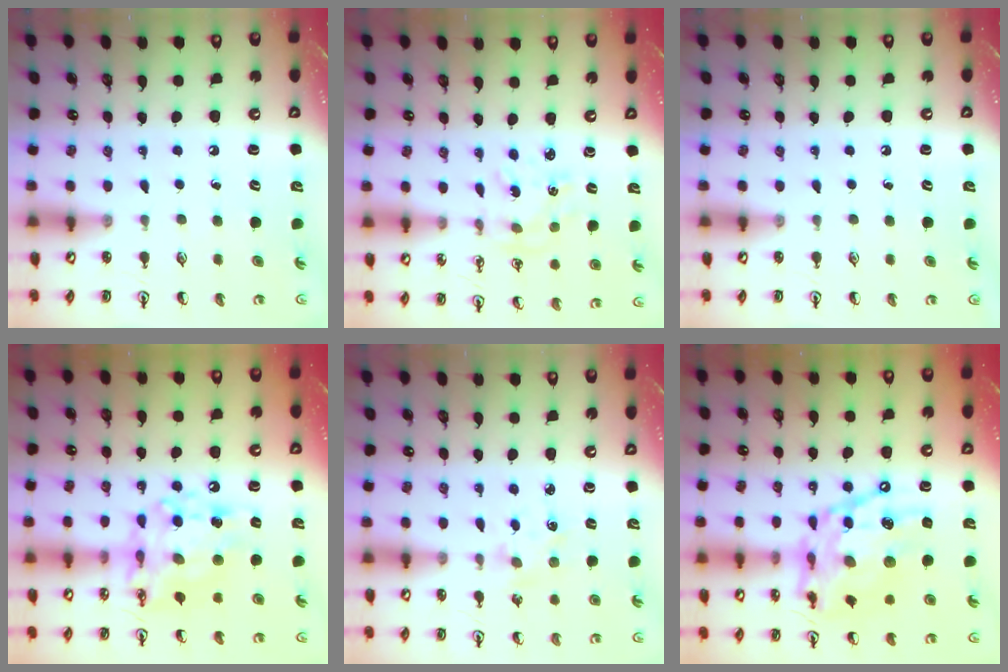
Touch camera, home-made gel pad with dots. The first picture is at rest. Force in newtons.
{"total": 2.4, "press": 2.3, "slide": 0.3}
{"total": 0.0}
{"total": 14.0, "press": 13.9, "slide": 1.4}
{"total": 1.8, "press": 1.7, "slide": 0.3}
{"total": 19.7, "press": 19.6, "slide": 1.7}